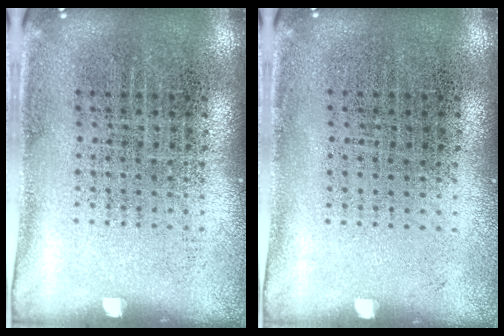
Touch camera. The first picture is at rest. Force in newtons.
{"total": 0.0}